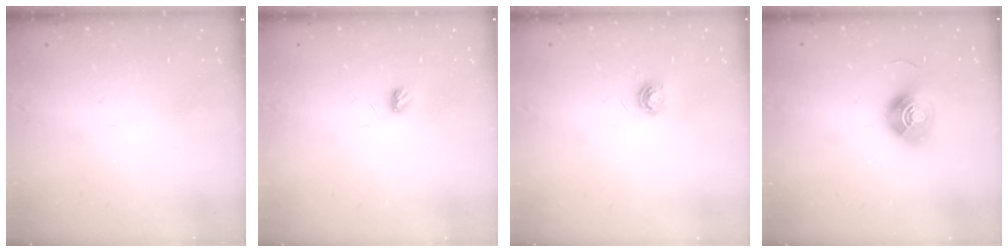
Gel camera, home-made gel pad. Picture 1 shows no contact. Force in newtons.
{"total": 3.8, "press": 3.7, "slide": 0.5}
{"total": 5.2, "press": 5.1, "slide": 0.6}
{"total": 10.4, "press": 10.4, "slide": 0.3}